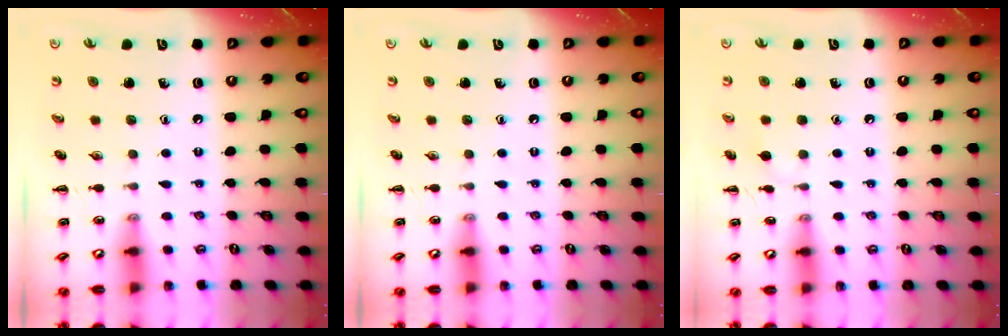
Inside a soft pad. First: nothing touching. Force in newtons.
{"total": 0.0}
{"total": 5.1, "press": 4.8, "slide": 1.6}